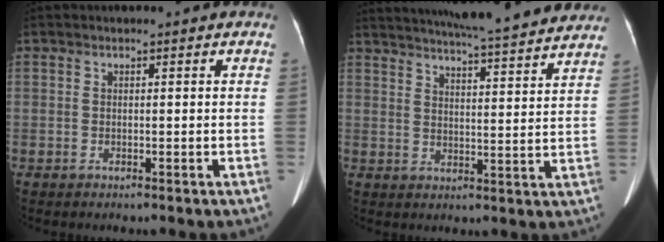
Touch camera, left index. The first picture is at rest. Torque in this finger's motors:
{"motor_torque": [0.88, -1.26, 0.34, 0.10]}